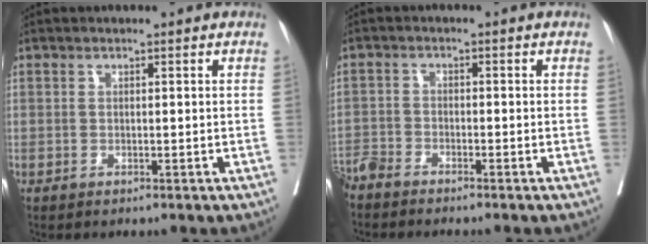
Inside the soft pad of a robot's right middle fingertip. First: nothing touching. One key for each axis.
{"total": 4.4, "fx": -4.2, "fy": 0.3, "fz": 1.3, "tx": -0.015, "ty": -0.009, "tz": -0.080}